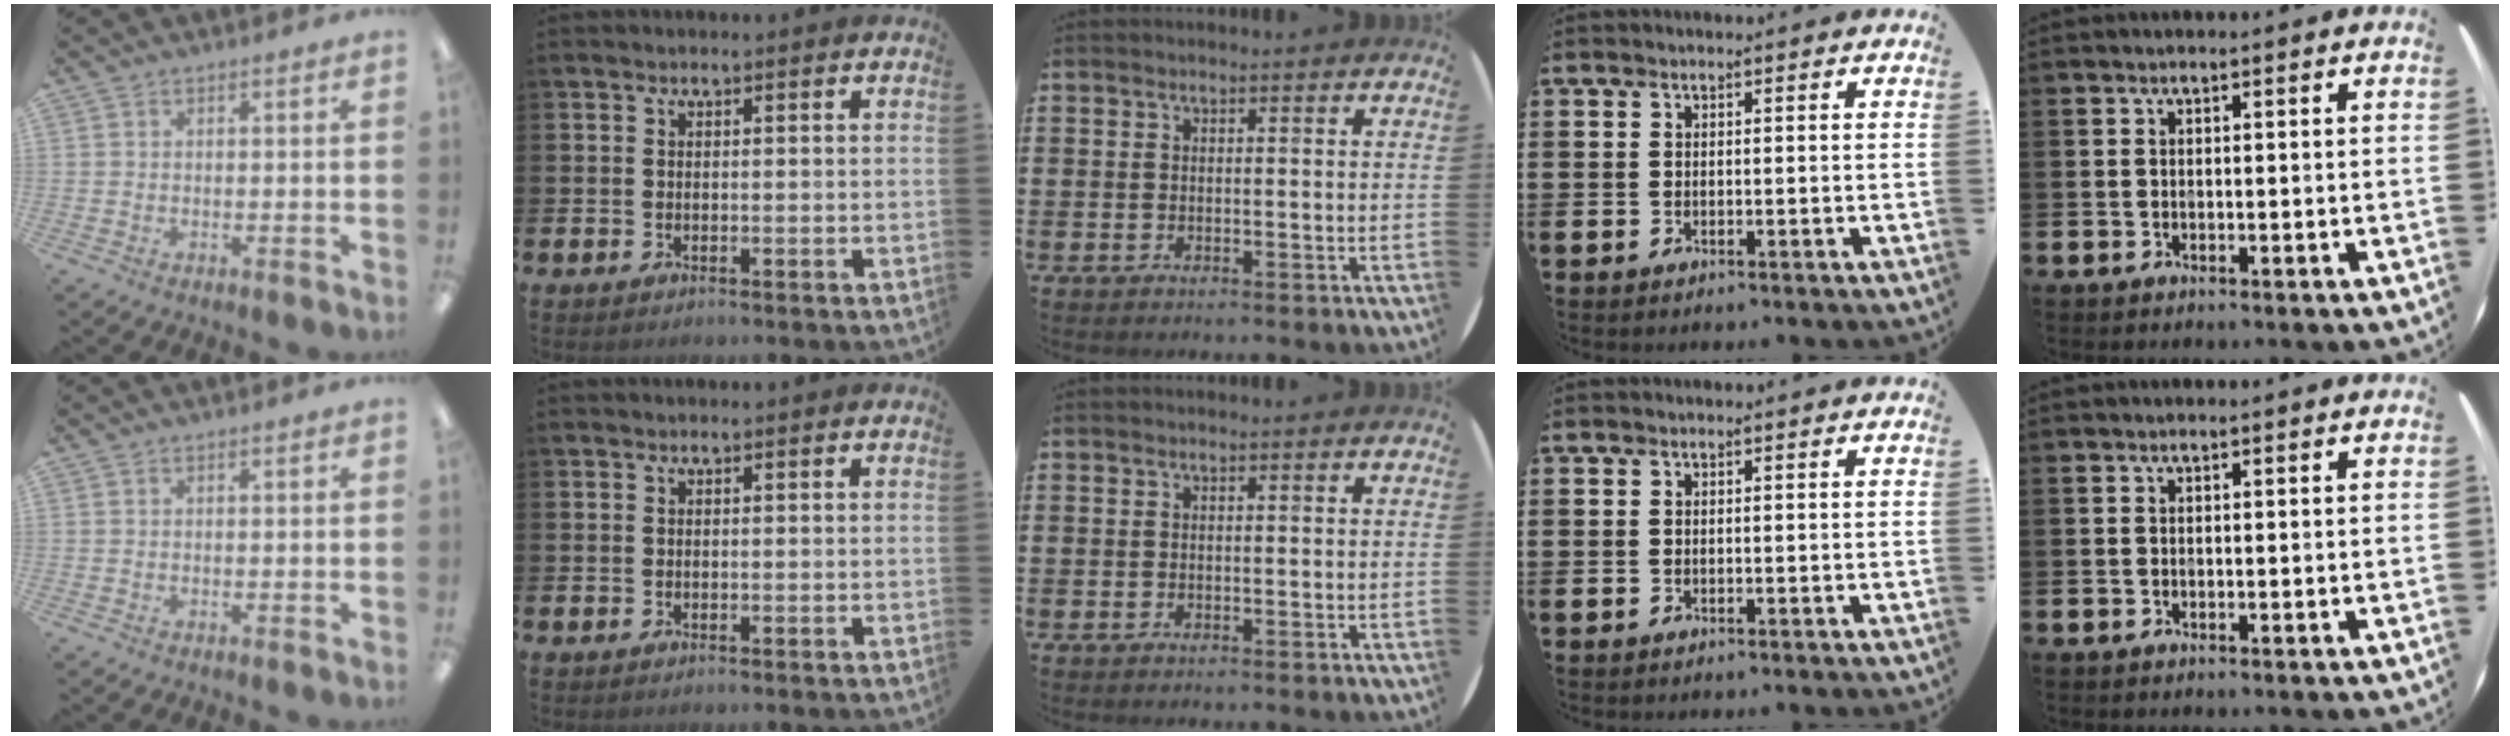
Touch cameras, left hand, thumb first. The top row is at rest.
{}